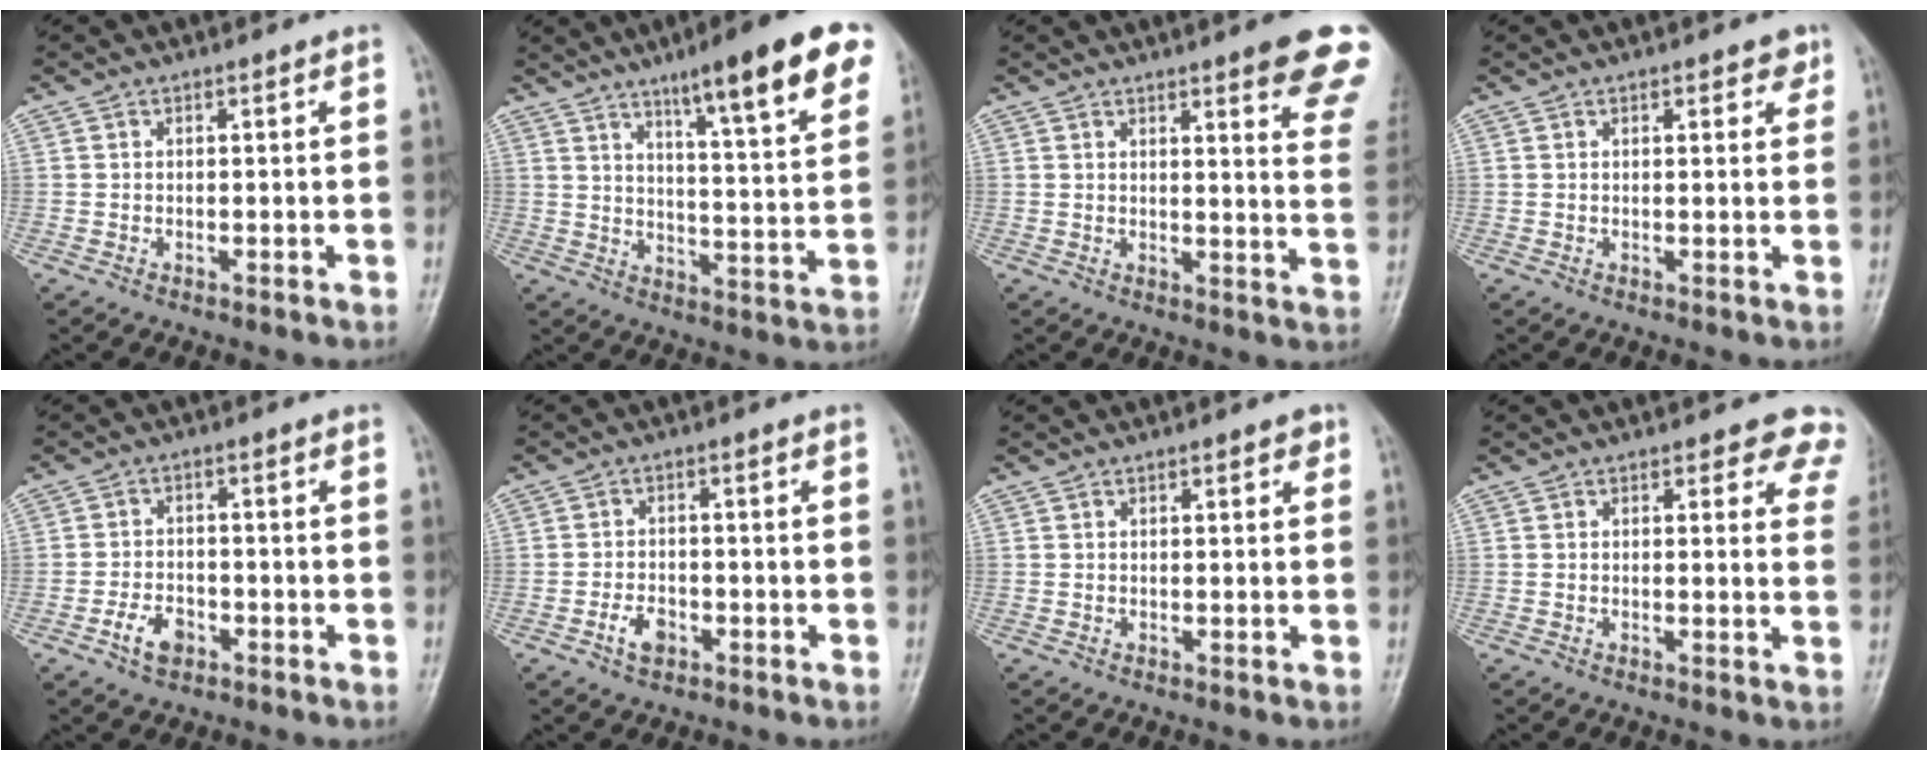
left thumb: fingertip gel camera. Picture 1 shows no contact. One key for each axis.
{"total": 18.4, "fx": 10.9, "fy": 2.9, "fz": 14.5, "tx": -0.177, "ty": -0.042, "tz": 0.157}
{"total": 13.8, "fx": 9.0, "fy": 2.5, "fz": 10.2, "tx": -0.094, "ty": -0.042, "tz": 0.090}
{"total": 2.8, "fx": 1.7, "fy": 1.3, "fz": 1.8, "tx": -0.007, "ty": -0.006, "tz": 0.018}
{"total": 4.8, "fx": -2.5, "fy": 3.0, "fz": 2.9, "tx": -0.045, "ty": 0.018, "tz": -0.046}
{"total": 3.8, "fx": -1.9, "fy": 2.3, "fz": 2.3, "tx": -0.038, "ty": 0.014, "tz": -0.035}
{"total": 1.9, "fx": 1.0, "fy": 0.8, "fz": 1.5, "tx": -0.014, "ty": -0.001, "tz": 0.011}
{"total": 6.6, "fx": 5.4, "fy": 2.9, "fz": 2.5, "tx": 0.015, "ty": -0.022, "tz": 0.036}